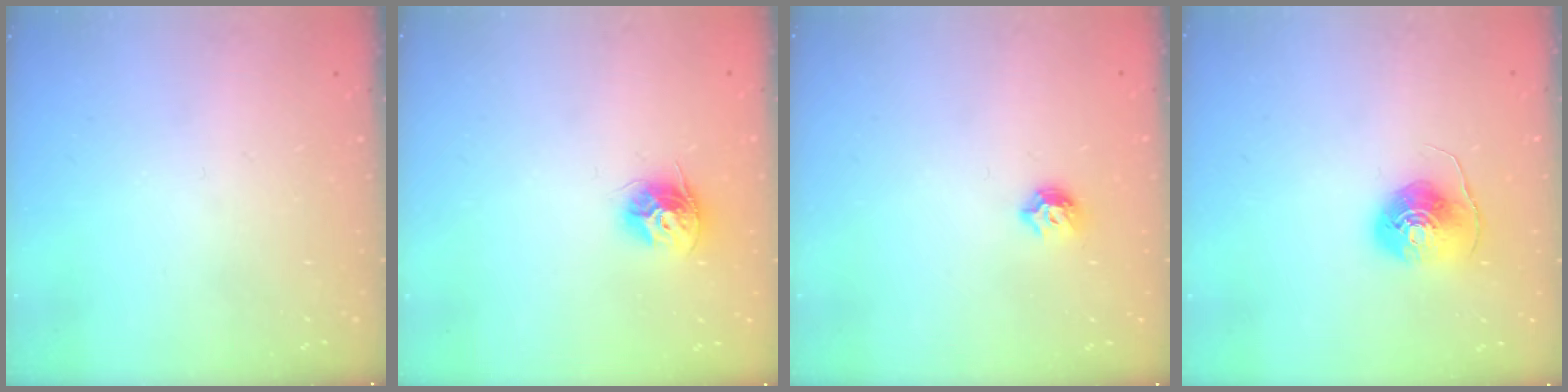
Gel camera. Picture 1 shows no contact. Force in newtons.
{"total": 10.1, "press": 10.1, "slide": 0.3}
{"total": 6.6, "press": 6.5, "slide": 1.2}
{"total": 8.5, "press": 8.4, "slide": 0.4}